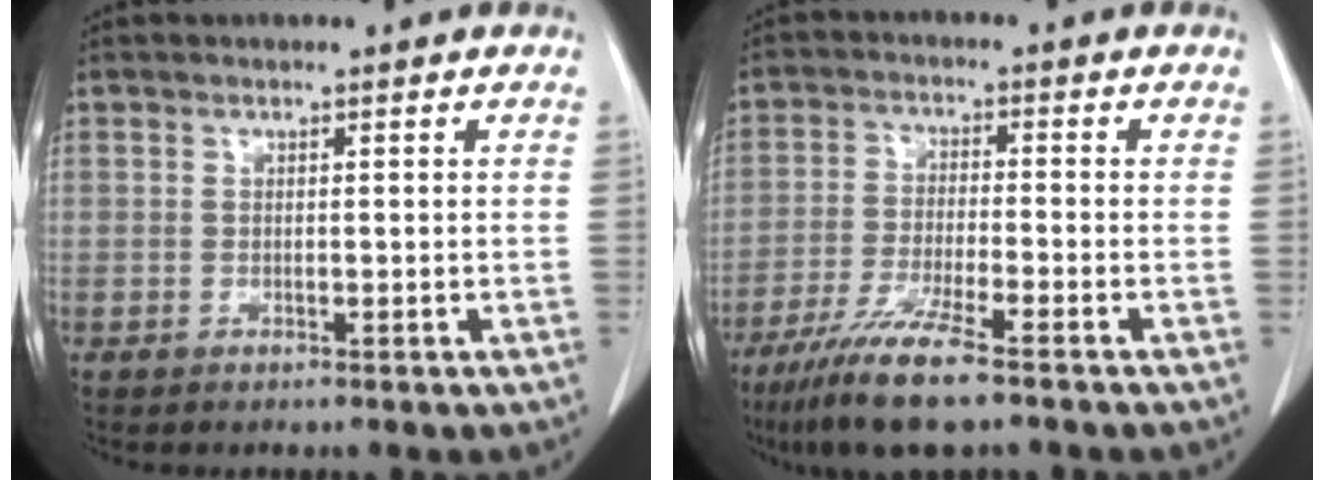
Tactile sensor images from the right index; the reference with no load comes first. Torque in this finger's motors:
{"motor_torque": [0.72, -0.69, 0.51, 0.13]}